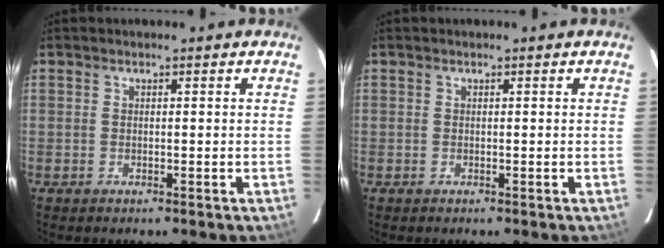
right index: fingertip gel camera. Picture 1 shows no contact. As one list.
[{"total": 0.0}]